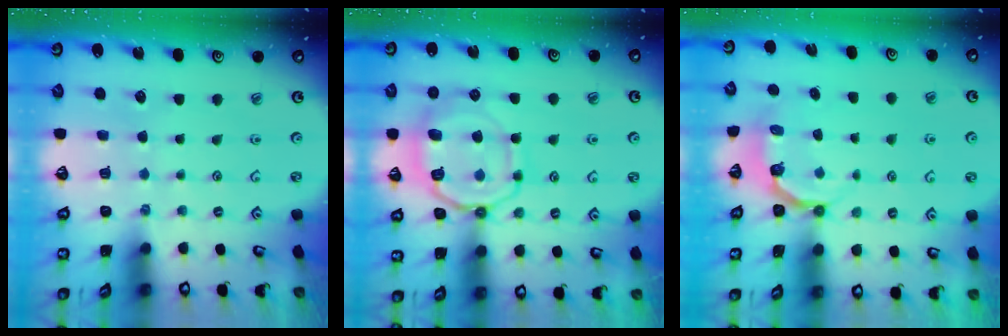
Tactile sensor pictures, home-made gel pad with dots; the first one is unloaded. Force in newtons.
{"total": 12.1, "press": 12.0, "slide": 0.9}
{"total": 5.1, "press": 4.0, "slide": 3.1}